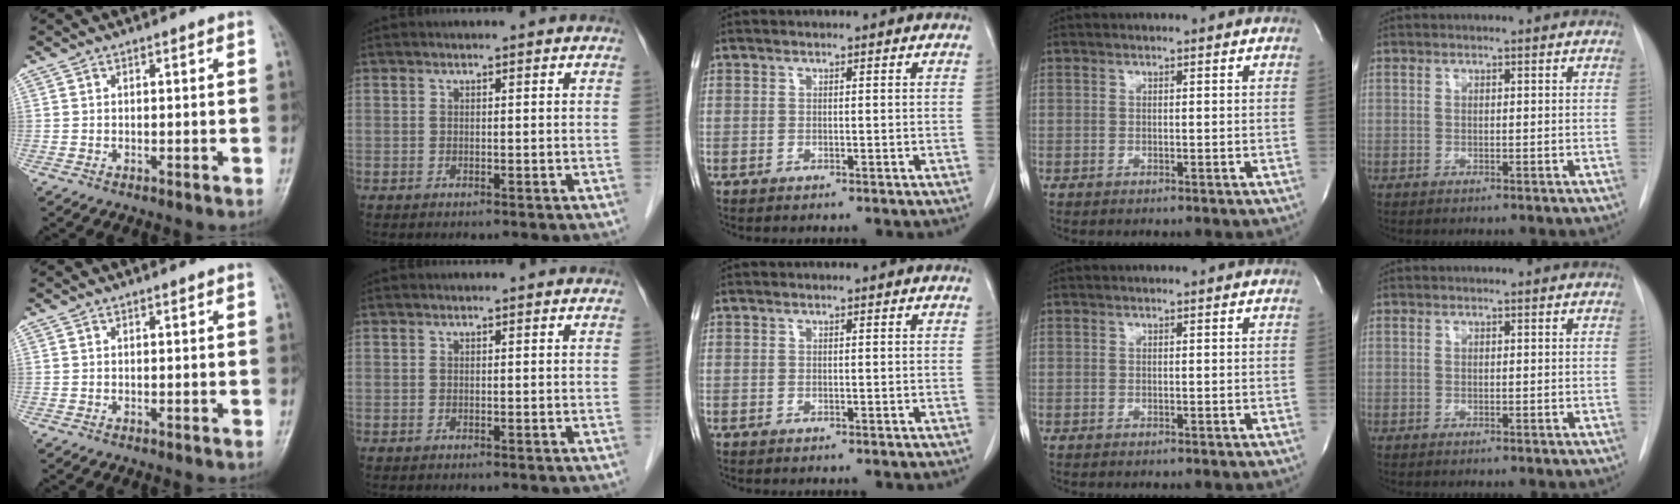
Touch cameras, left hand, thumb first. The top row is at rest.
{}